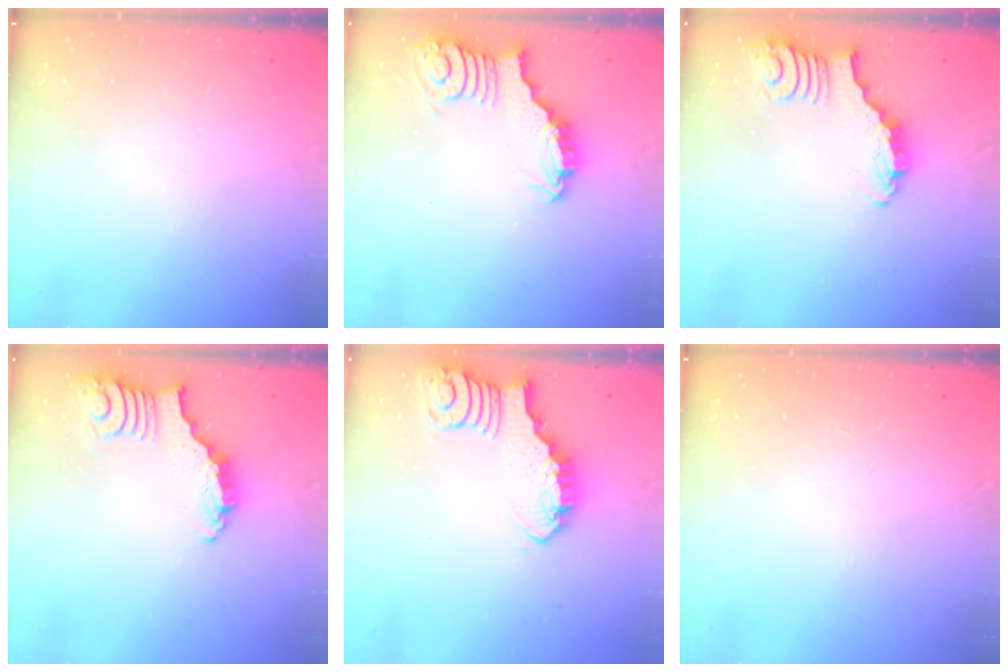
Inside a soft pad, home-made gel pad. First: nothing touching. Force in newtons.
{"total": 3.0, "press": 3.0, "slide": 0.0}
{"total": 3.0, "press": 3.0, "slide": 0.4}
{"total": 3.0, "press": 2.9, "slide": 0.7}
{"total": 2.7, "press": 2.7, "slide": 0.2}
{"total": 1.6, "press": 1.6, "slide": 0.3}